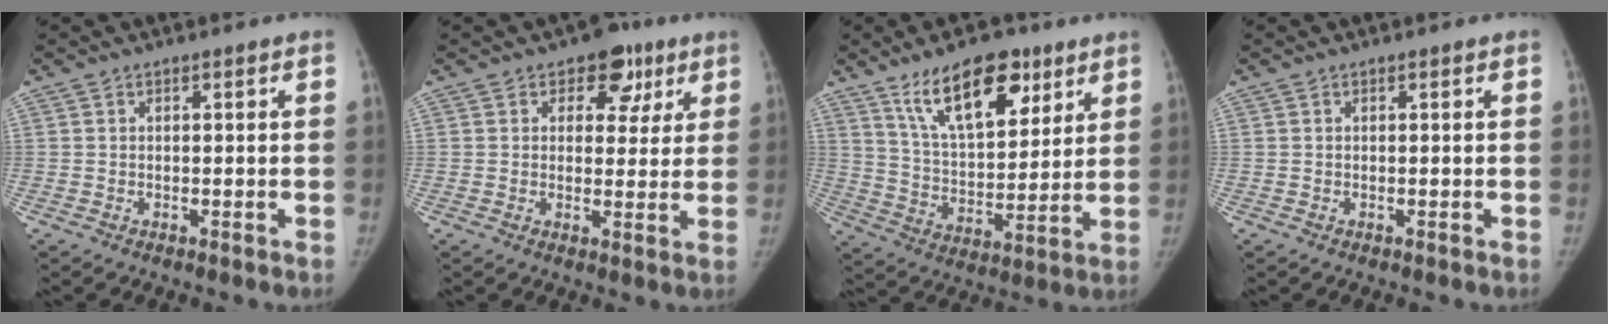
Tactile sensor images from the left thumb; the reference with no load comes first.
{"total": 7.7, "force": [3.9, 5.4, 3.8], "torque": [0.001, -0.009, 0.048]}
{"total": 17.0, "force": [10.2, 8.0, 11.0], "torque": [-0.134, -0.049, 0.180]}
{"total": 0.0}